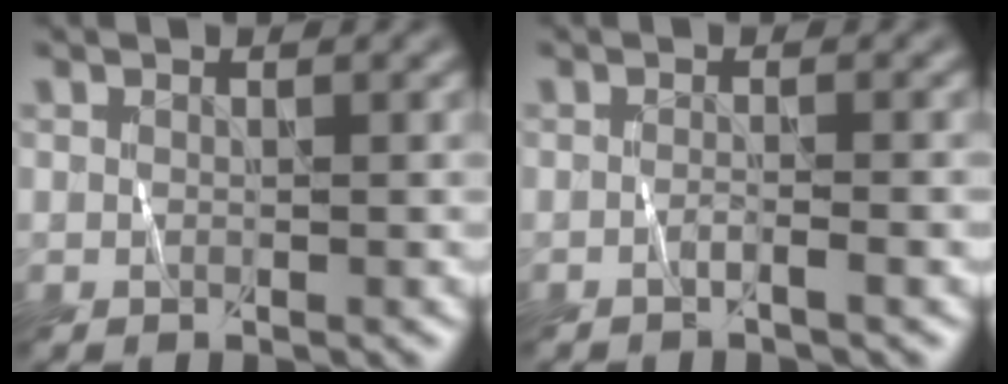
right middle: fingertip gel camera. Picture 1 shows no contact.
{"total": 1.3, "force": [-0.7, 0.2, 1.1], "torque": [-0.011, 0.003, -0.016]}